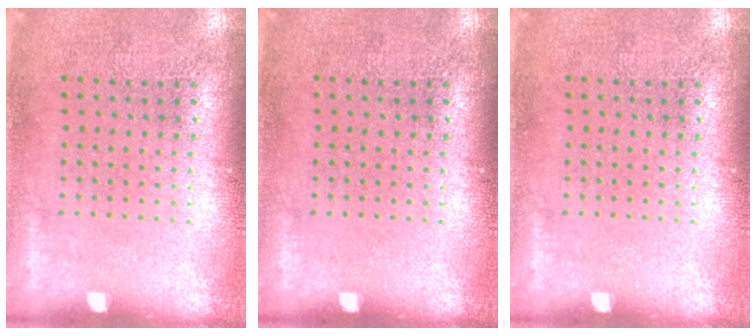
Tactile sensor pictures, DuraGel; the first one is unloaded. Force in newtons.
{"total": 0.0}
{"total": 0.0}